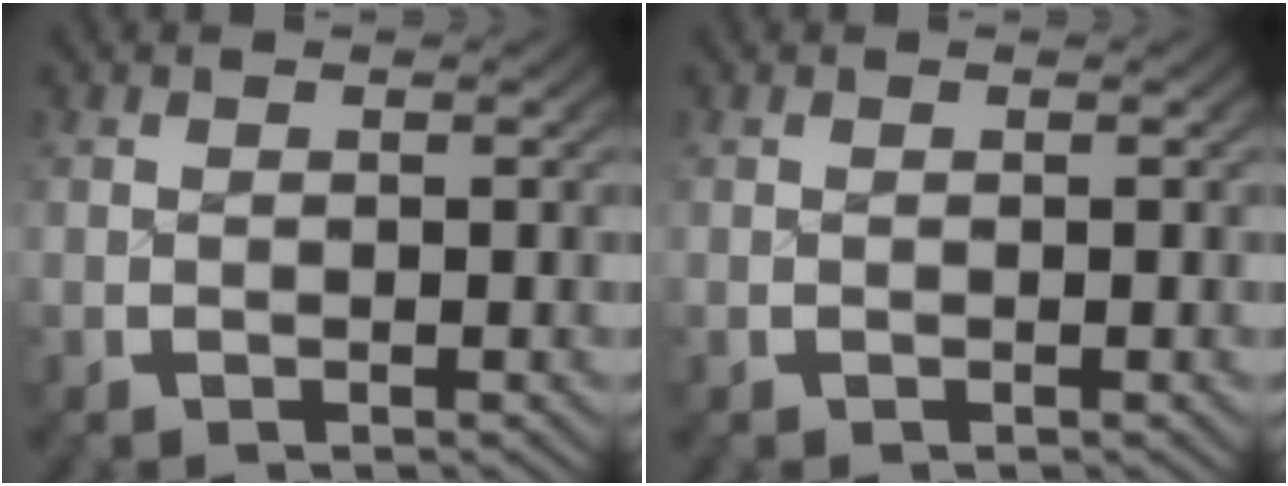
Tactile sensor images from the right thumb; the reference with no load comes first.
{"total": 0.0}